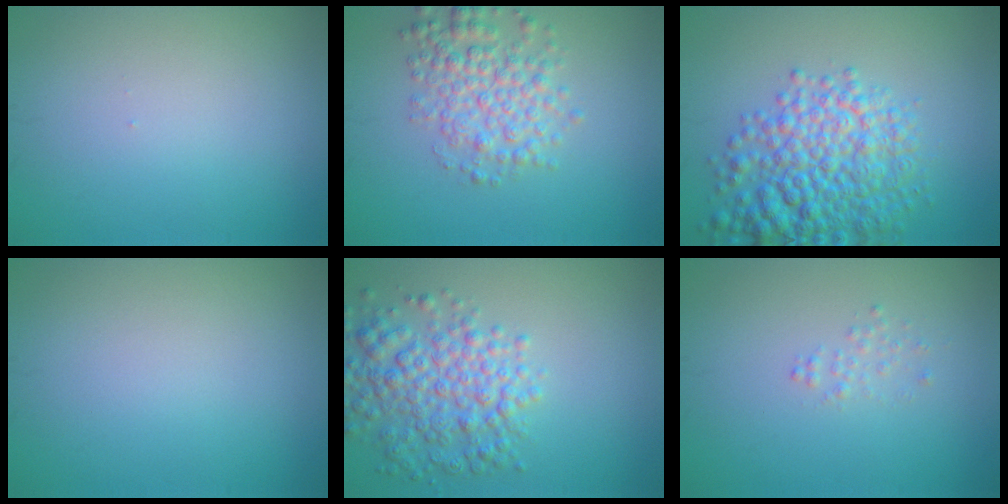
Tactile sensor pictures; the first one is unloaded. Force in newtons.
{"total": 4.4, "press": 4.4, "slide": 0.1}
{"total": 7.6, "press": 7.6, "slide": 0.3}
{"total": 0.0}
{"total": 5.6, "press": 5.6, "slide": 0.2}
{"total": 0.9, "press": 0.9, "slide": 0.0}